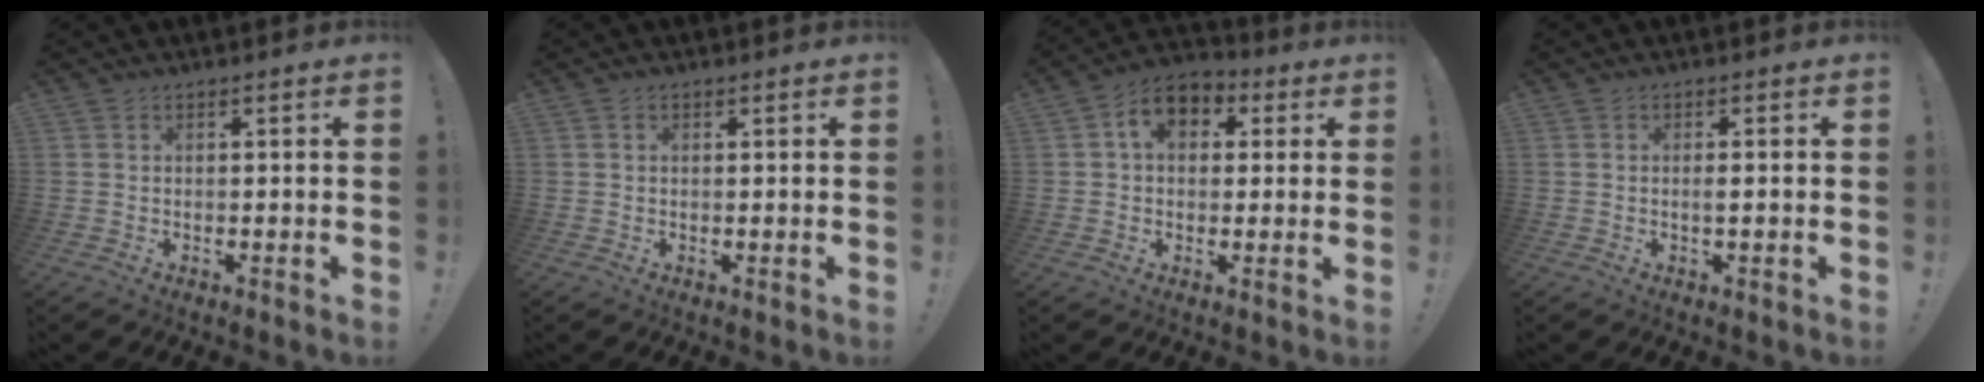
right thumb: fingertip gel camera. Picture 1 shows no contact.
{"total": 0.5, "force": [0.2, 0.4, 0.1], "torque": [-0.001, 0.001, 0.004]}
{"total": 8.5, "force": [2.8, 6.2, 5.2], "torque": [-0.085, 0.005, 0.053]}
{"total": 1.7, "force": [-0.3, 0.1, 1.7], "torque": [-0.029, -0.001, -0.008]}